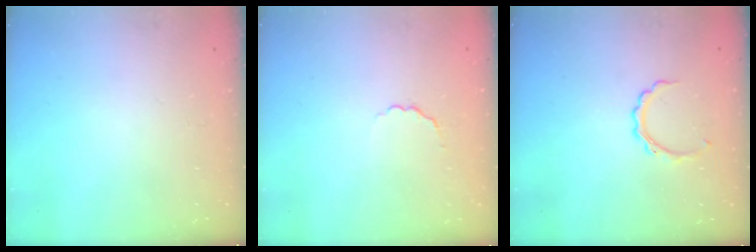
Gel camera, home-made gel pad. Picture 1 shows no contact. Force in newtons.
{"total": 1.8, "press": 1.5, "slide": 1.0}
{"total": 4.6, "press": 4.5, "slide": 0.7}